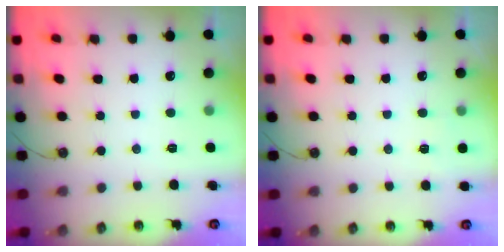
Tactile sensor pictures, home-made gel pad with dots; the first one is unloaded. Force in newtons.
{"total": 2.8, "press": 2.3, "slide": 1.5}